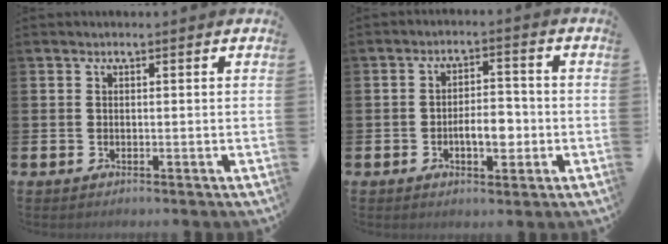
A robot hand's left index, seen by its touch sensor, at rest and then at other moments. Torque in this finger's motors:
{"motor_torque": [0.54, -0.29, 0.18, 0.08]}